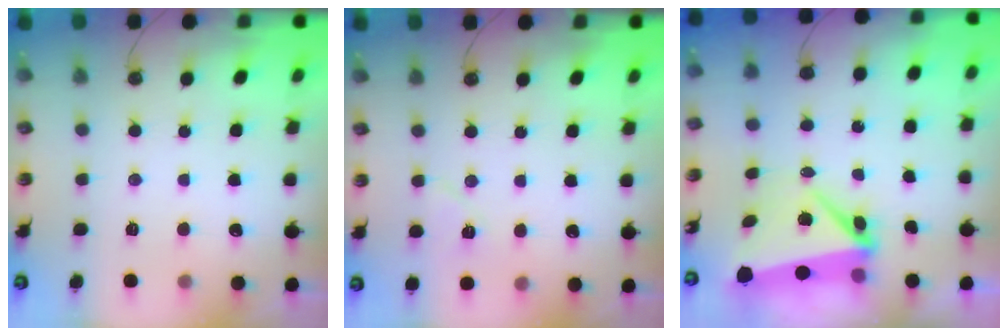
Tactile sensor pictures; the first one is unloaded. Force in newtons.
{"total": 6.8, "press": 5.3, "slide": 4.3}
{"total": 7.9, "press": 7.6, "slide": 2.0}